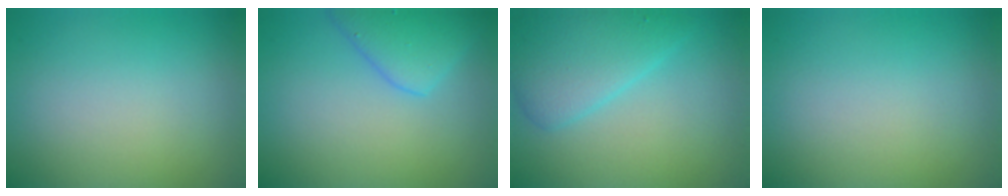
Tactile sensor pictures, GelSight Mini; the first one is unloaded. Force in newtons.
{"total": 2.9, "press": 2.9, "slide": 0.0}
{"total": 4.7, "press": 4.7, "slide": 0.2}
{"total": 0.0}